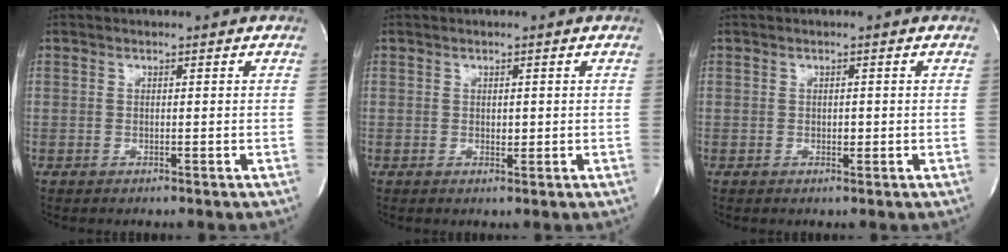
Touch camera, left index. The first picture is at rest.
{"total": 0.8, "force": [-0.1, 0.5, 0.6], "torque": [-0.006, -0.003, -0.001]}
{"total": 0.8, "force": [-0.3, 0.5, 0.6], "torque": [-0.006, -0.002, -0.005]}